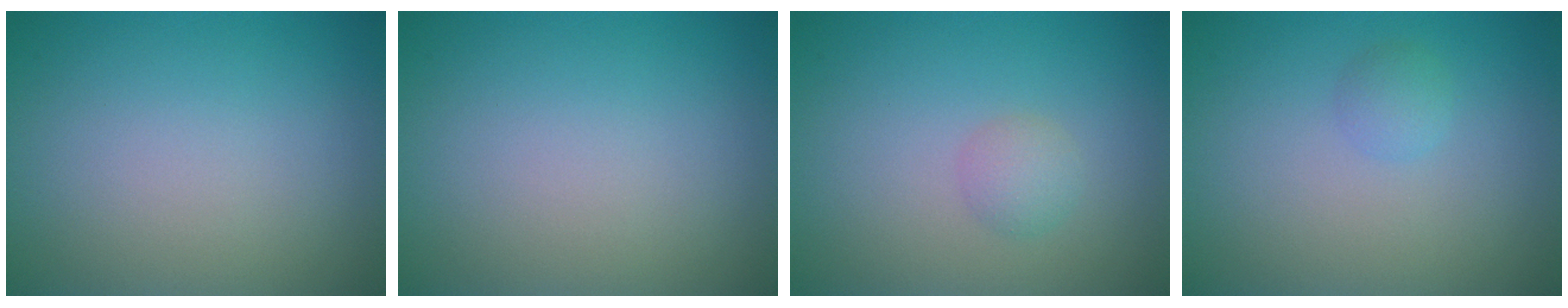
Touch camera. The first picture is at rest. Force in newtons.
{"total": 0.0}
{"total": 1.4, "press": 1.4, "slide": 0.1}
{"total": 1.1, "press": 1.1, "slide": 0.0}